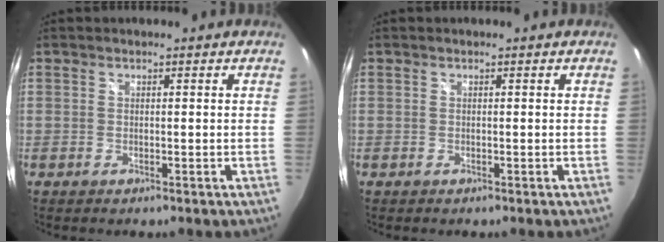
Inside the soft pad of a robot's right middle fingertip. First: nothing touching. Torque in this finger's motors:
{"motor_torque": [0.03, -0.07, -0.02, 0.01]}